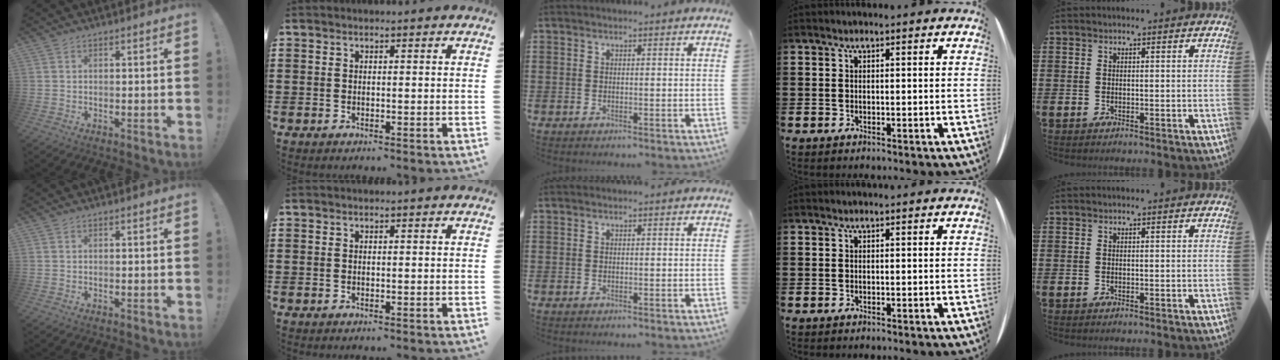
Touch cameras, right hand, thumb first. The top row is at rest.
{}